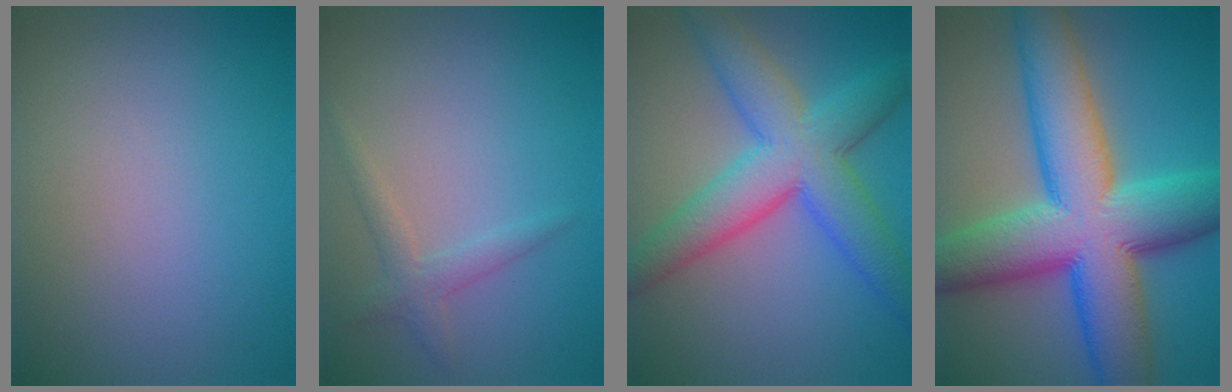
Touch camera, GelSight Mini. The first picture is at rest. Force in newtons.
{"total": 1.7, "press": 1.7, "slide": 0.0}
{"total": 8.3, "press": 8.3, "slide": 0.2}
{"total": 14.2, "press": 14.2, "slide": 0.2}